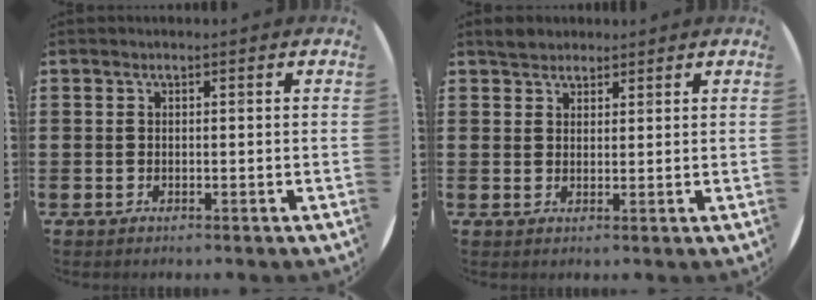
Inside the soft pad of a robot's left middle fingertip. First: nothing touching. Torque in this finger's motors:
{"motor_torque": [0.29, -0.24, 0.01, 0.03]}